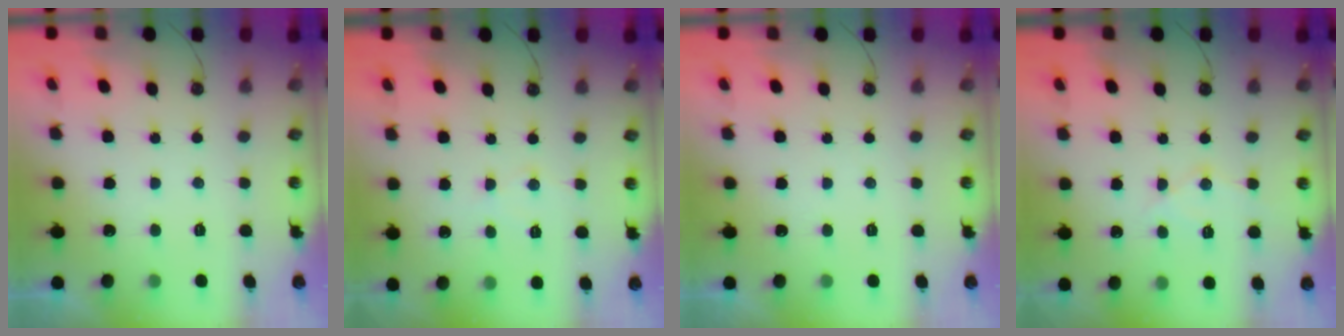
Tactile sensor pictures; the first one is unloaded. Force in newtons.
{"total": 4.9, "press": 4.9, "slide": 0.5}
{"total": 0.0}
{"total": 8.7, "press": 8.7, "slide": 0.7}